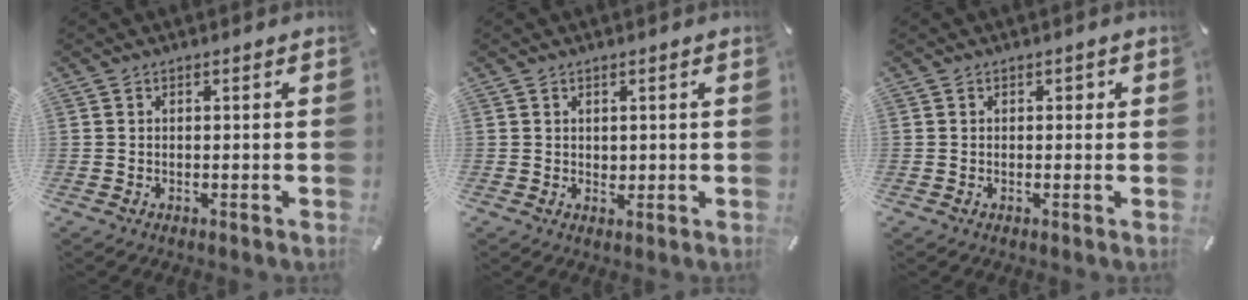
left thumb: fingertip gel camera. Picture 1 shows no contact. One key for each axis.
{"total": 1.4, "fx": 0.7, "fy": 1.2, "fz": 0.3, "tx": 0.000, "ty": -0.001, "tz": 0.011}
{"total": 0.9, "fx": 0.1, "fy": 0.8, "fz": 0.3, "tx": 0.001, "ty": 0.003, "tz": -0.002}